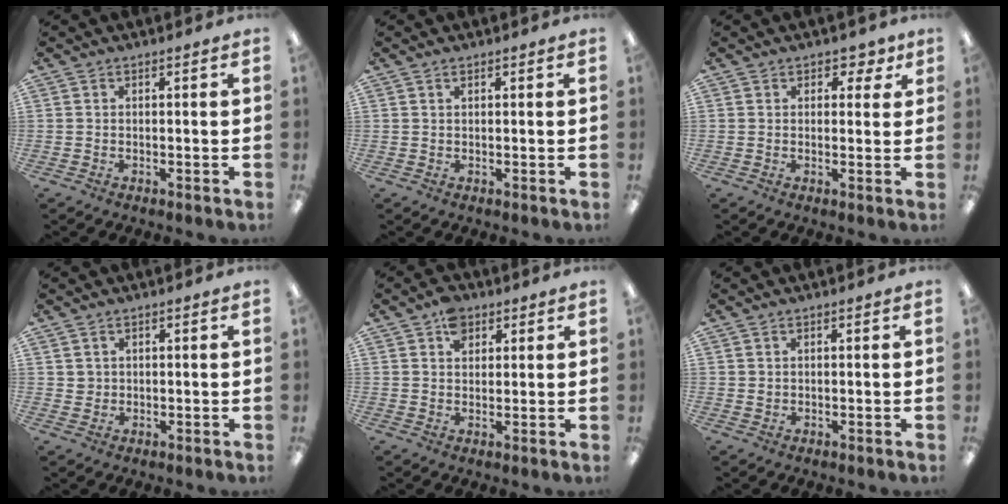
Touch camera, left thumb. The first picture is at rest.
{"total": 0.6, "force": [0.3, 0.2, 0.5], "torque": [-0.012, 0.000, 0.006]}
{"total": 3.2, "force": [1.8, 2.3, 1.3], "torque": [0.003, -0.006, 0.026]}
{"total": 1.6, "force": [0.8, 1.4, 0.2], "torque": [-0.006, 0.000, 0.016]}
{"total": 5.3, "force": [2.9, 3.6, 2.6], "torque": [-0.035, -0.002, 0.050]}
{"total": 0.8, "force": [0.3, 0.7, 0.1], "torque": [-0.004, 0.002, 0.005]}